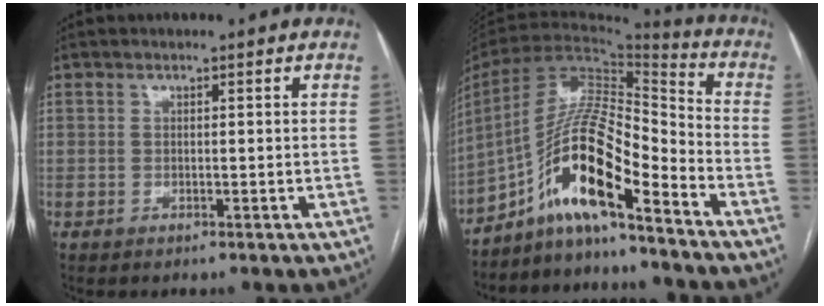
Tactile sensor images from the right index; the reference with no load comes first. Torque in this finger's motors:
{"motor_torque": [1.13, -1.01, 0.32, 0.09]}